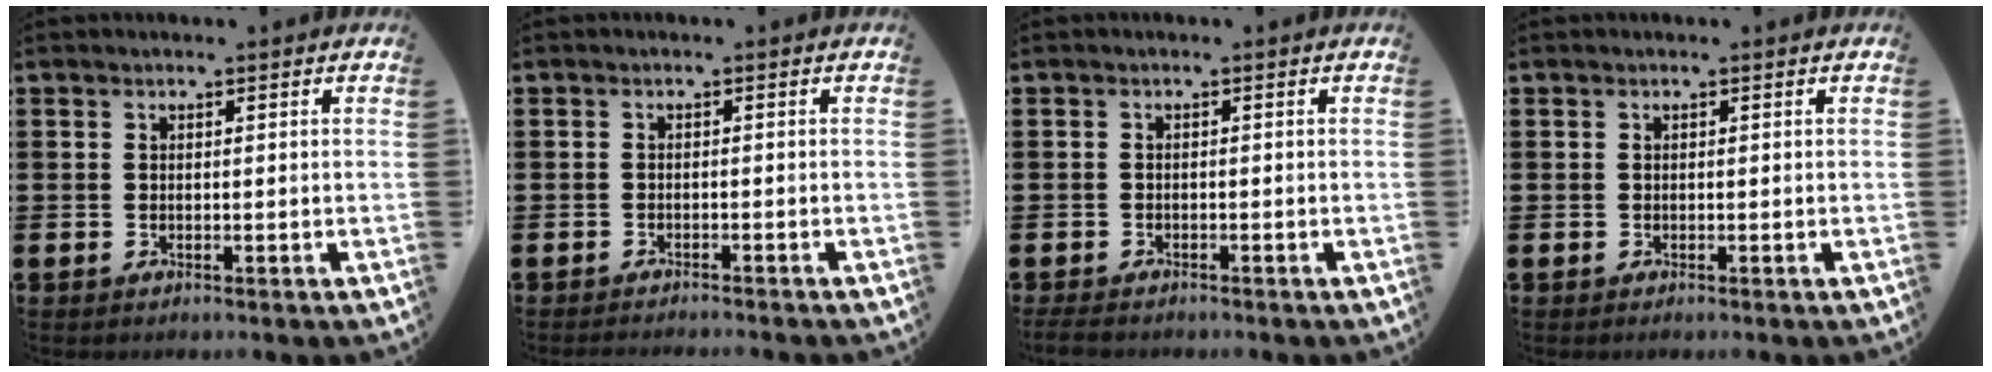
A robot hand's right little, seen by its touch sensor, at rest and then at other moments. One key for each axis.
{"total": 0.8, "fx": -0.8, "fy": -0.2, "fz": 0.1, "tx": -0.001, "ty": -0.001, "tz": -0.016}
{"total": 0.9, "fx": -0.8, "fy": 0.3, "fz": 0.4, "tx": -0.010, "ty": 0.002, "tz": -0.017}
{"total": 0.0}